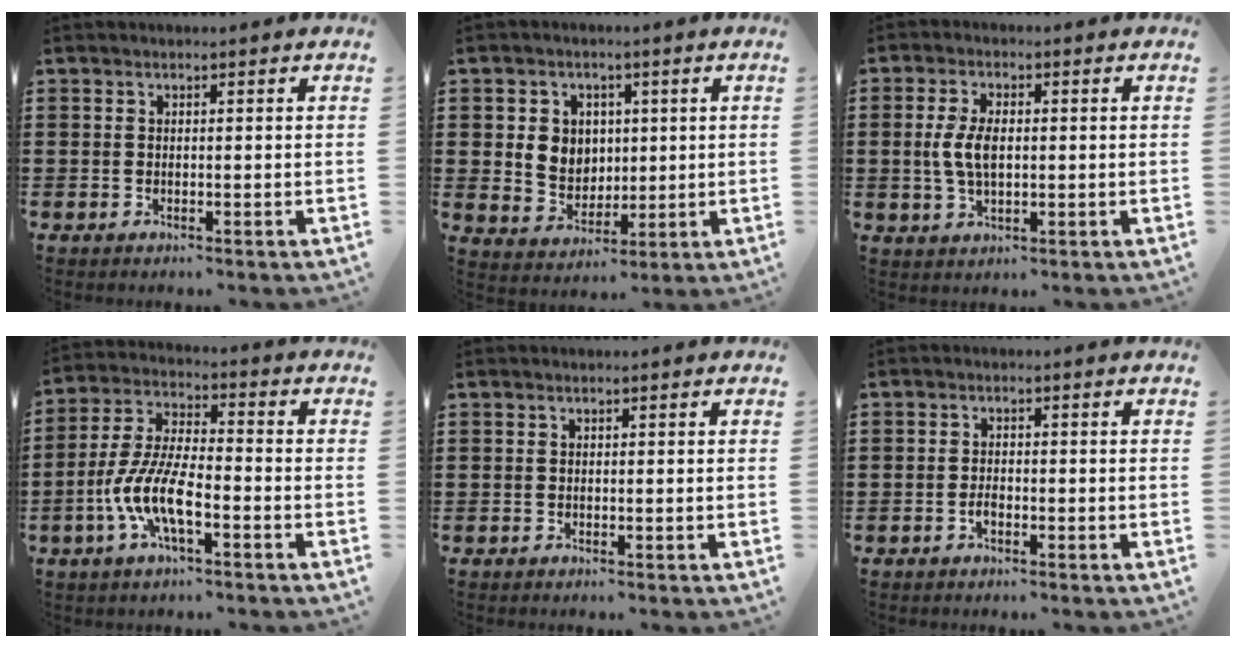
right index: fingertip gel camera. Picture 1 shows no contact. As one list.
[{"total": 5.2, "force": [1.4, 4.9, 1.4], "torque": [-0.041, 0.012, 0.023]}, {"total": 5.3, "force": [0.3, 2.8, 4.5], "torque": [-0.106, 0.003, -0.001]}, {"total": 9.4, "force": [-3.9, 3.0, 8.0], "torque": [-0.194, -0.011, -0.081]}, {"total": 0.0}, {"total": 1.5, "force": [-0.9, 0.9, 0.9], "torque": [-0.020, -0.002, -0.015]}]